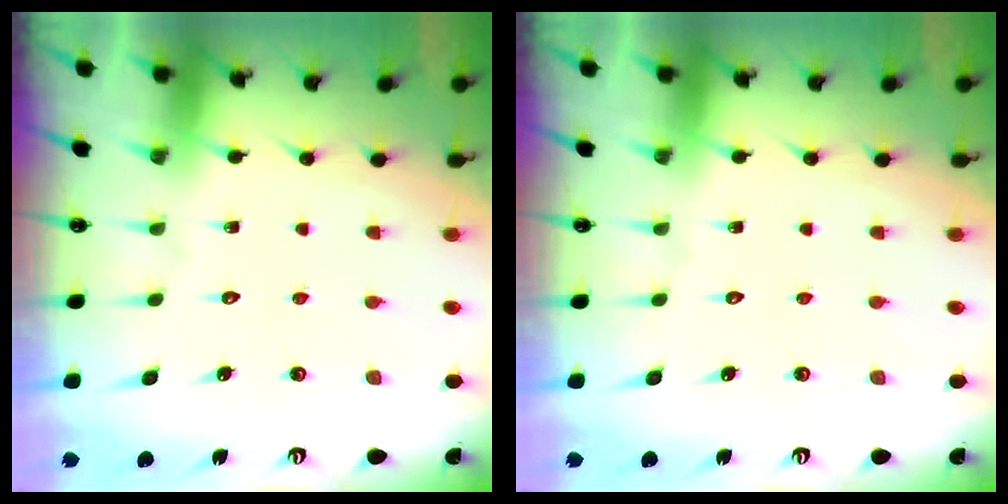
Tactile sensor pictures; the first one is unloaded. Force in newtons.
{"total": 0.0}